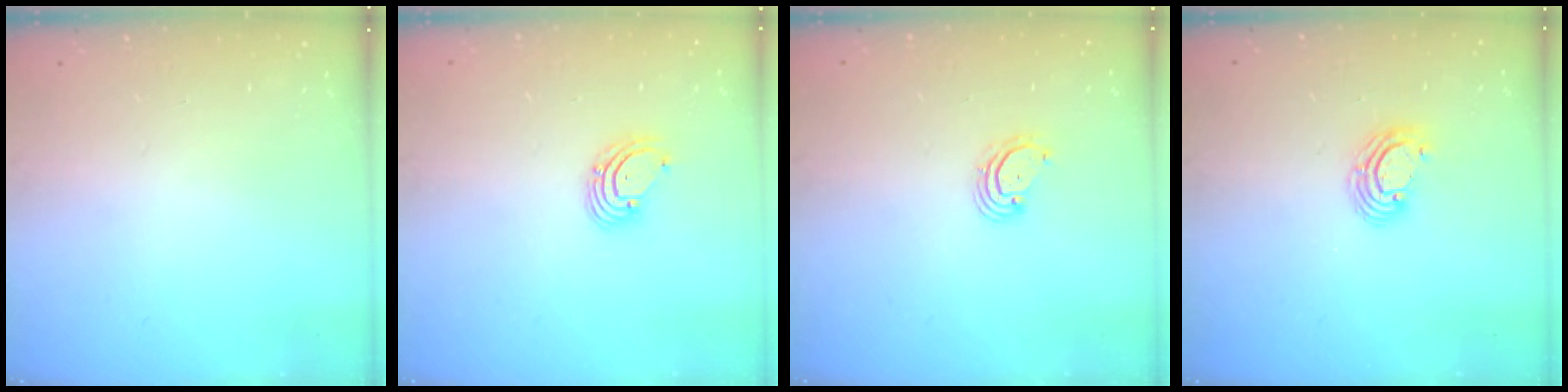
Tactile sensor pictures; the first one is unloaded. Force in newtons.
{"total": 2.7, "press": 2.7, "slide": 0.3}
{"total": 3.0, "press": 3.0, "slide": 0.2}
{"total": 4.5, "press": 4.5, "slide": 0.3}